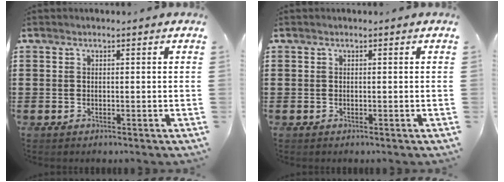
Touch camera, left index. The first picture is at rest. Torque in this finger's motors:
{"motor_torque": [0.00, 0.00, 0.00, 0.00]}